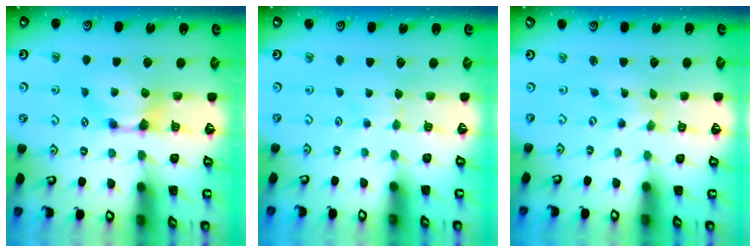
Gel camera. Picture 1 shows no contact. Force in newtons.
{"total": 3.1, "press": 3.1, "slide": 0.3}
{"total": 5.4, "press": 5.4, "slide": 0.7}